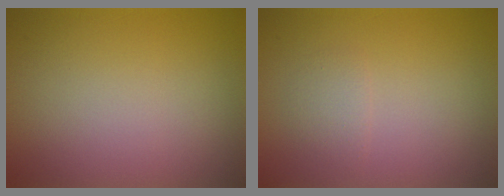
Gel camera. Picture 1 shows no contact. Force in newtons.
{"total": 1.2, "press": 1.2, "slide": 0.1}